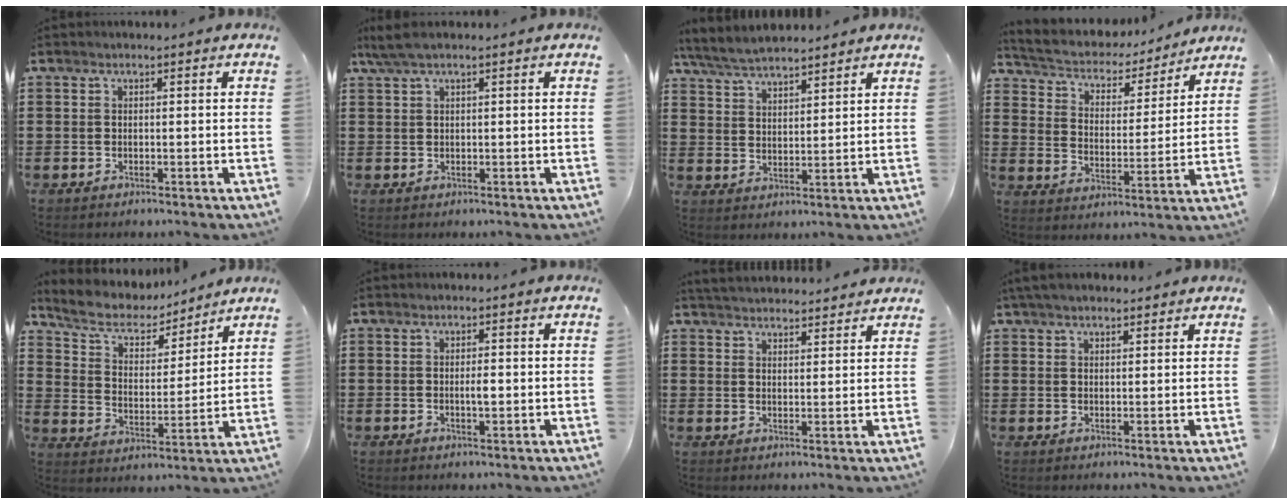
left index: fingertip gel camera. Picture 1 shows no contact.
{"total": 2.4, "force": [1.3, 0.2, 2.0], "torque": [-0.047, -0.003, 0.021]}
{"total": 5.2, "force": [4.9, 1.0, 1.4], "torque": [-0.048, -0.014, 0.089]}
{"total": 4.6, "force": [4.3, 1.4, 0.9], "torque": [-0.044, -0.031, 0.068]}
{"total": 6.9, "force": [5.8, 2.6, 2.5], "torque": [-0.082, -0.030, 0.099]}
{"total": 2.0, "force": [-0.2, 0.6, 1.9], "torque": [-0.036, -0.001, -0.004]}
{"total": 3.4, "force": [3.4, 0.2, -0.1], "torque": [-0.010, -0.013, 0.064]}
{"total": 3.1, "force": [2.7, 0.9, 1.2], "torque": [-0.032, 0.003, 0.052]}